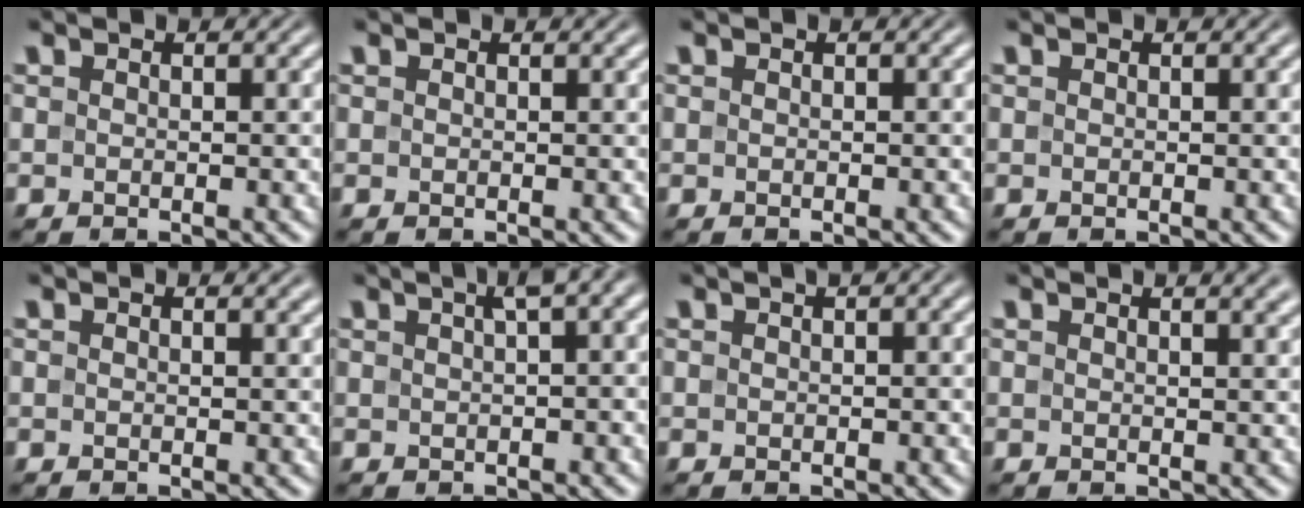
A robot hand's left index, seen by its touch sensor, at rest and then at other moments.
{"total": 0.6, "force": [0.4, 0.2, 0.3], "torque": [-0.002, 0.001, 0.006]}
{"total": 0.0}
{"total": 0.0}
{"total": 1.0, "force": [0.8, 0.3, 0.5], "torque": [-0.003, -0.001, 0.009]}
{"total": 4.3, "force": [1.3, 1.2, 3.9], "torque": [-0.039, 0.019, 0.021]}
{"total": 1.5, "force": [0.4, 0.4, 1.4], "torque": [-0.016, 0.006, 0.004]}
{"total": 3.1, "force": [2.1, 1.3, 2.0], "torque": [-0.004, 0.017, 0.004]}